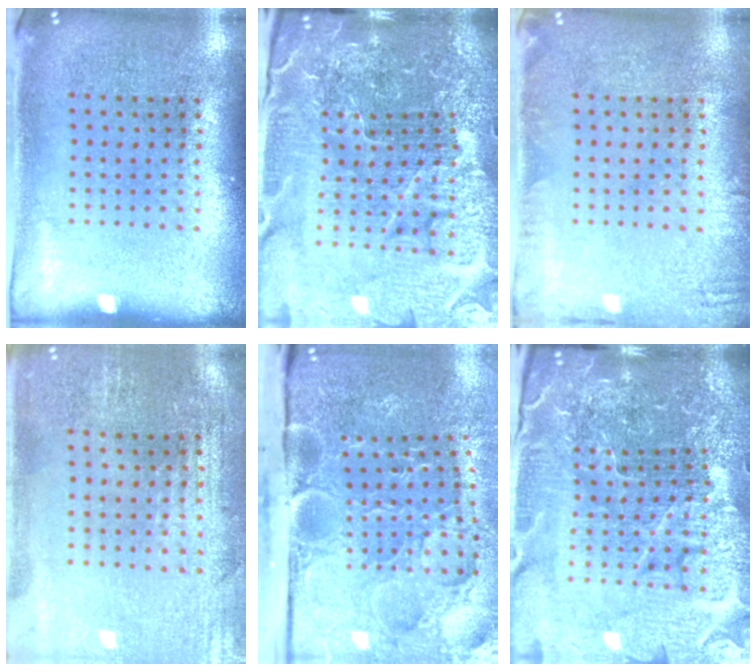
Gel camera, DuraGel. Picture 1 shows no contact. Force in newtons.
{"total": 6.6, "press": 5.9, "slide": 3.1}
{"total": 1.4, "press": 1.3, "slide": 0.2}
{"total": 0.6, "press": 0.5, "slide": 0.3}
{"total": 4.9, "press": 4.1, "slide": 2.7}
{"total": 6.6, "press": 5.9, "slide": 3.1}